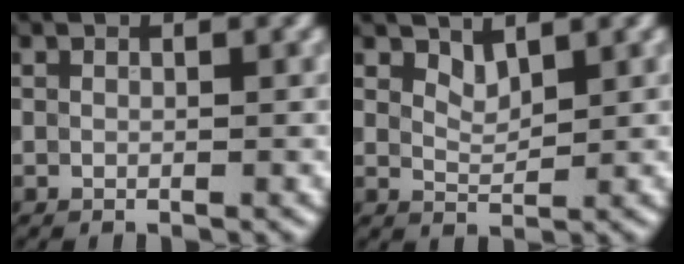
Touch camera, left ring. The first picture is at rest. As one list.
[{"total": 1.6, "force": [1.4, 0.5, 0.7], "torque": [-0.016, -0.008, 0.029]}]